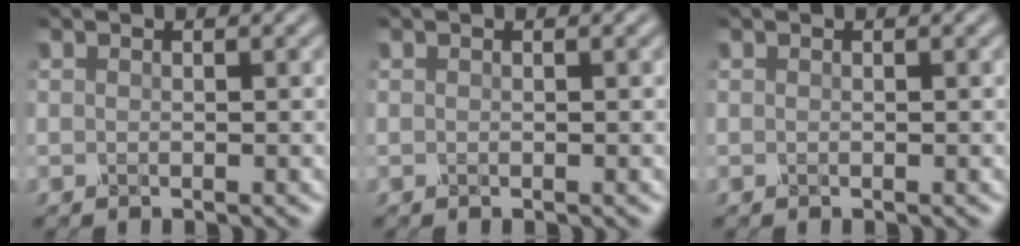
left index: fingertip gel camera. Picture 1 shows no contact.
{"total": 0.0}
{"total": 0.0}